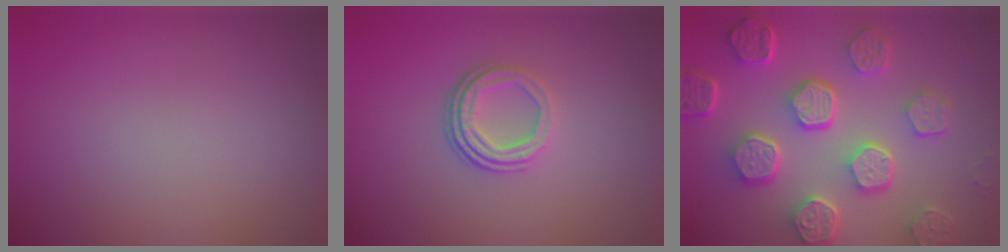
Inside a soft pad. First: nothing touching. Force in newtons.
{"total": 3.3, "press": 2.3, "slide": 2.4}
{"total": 7.9, "press": 6.0, "slide": 5.2}